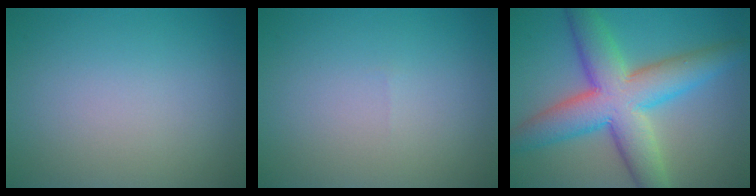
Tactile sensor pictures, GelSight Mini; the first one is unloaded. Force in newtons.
{"total": 0.0}
{"total": 9.7, "press": 9.7, "slide": 0.3}